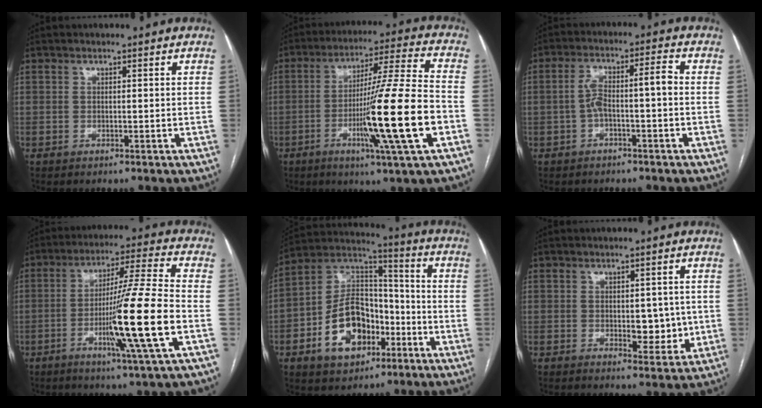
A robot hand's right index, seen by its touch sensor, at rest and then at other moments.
{"total": 17.5, "force": [-5.1, -1.4, 16.7], "torque": [-0.286, -0.013, -0.089]}
{"total": 5.9, "force": [-1.0, 1.2, 5.7], "torque": [-0.109, 0.035, -0.016]}
{"total": 15.1, "force": [-4.2, -1.8, 14.4], "torque": [-0.252, -0.013, -0.077]}
{"total": 14.8, "force": [-5.6, 9.4, 10.0], "torque": [-0.203, 0.028, -0.088]}
{"total": 5.3, "force": [-0.3, 2.7, 4.5], "torque": [-0.052, -0.002, 0.006]}